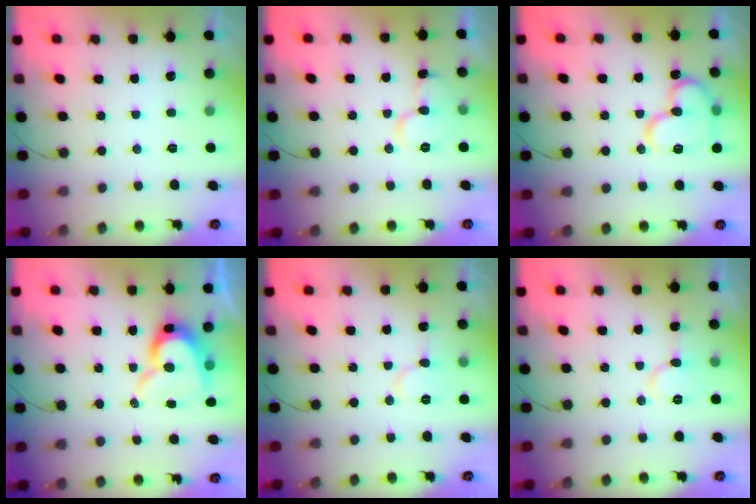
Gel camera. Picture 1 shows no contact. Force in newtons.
{"total": 9.9, "press": 9.8, "slide": 1.0}
{"total": 14.3, "press": 14.2, "slide": 1.5}
{"total": 13.6, "press": 13.5, "slide": 1.5}
{"total": 6.3, "press": 6.3, "slide": 0.5}
{"total": 7.5, "press": 7.4, "slide": 0.9}